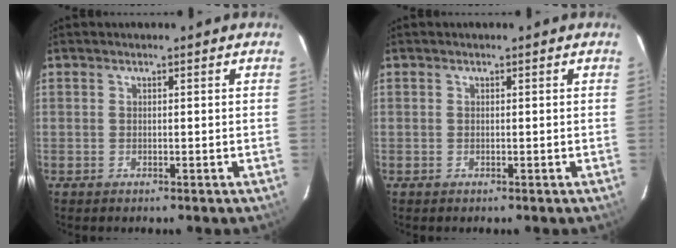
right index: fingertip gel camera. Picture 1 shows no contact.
{"total": 0.0}